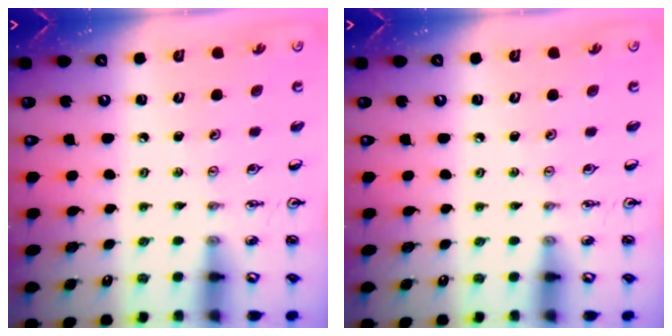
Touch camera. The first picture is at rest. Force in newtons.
{"total": 0.0}